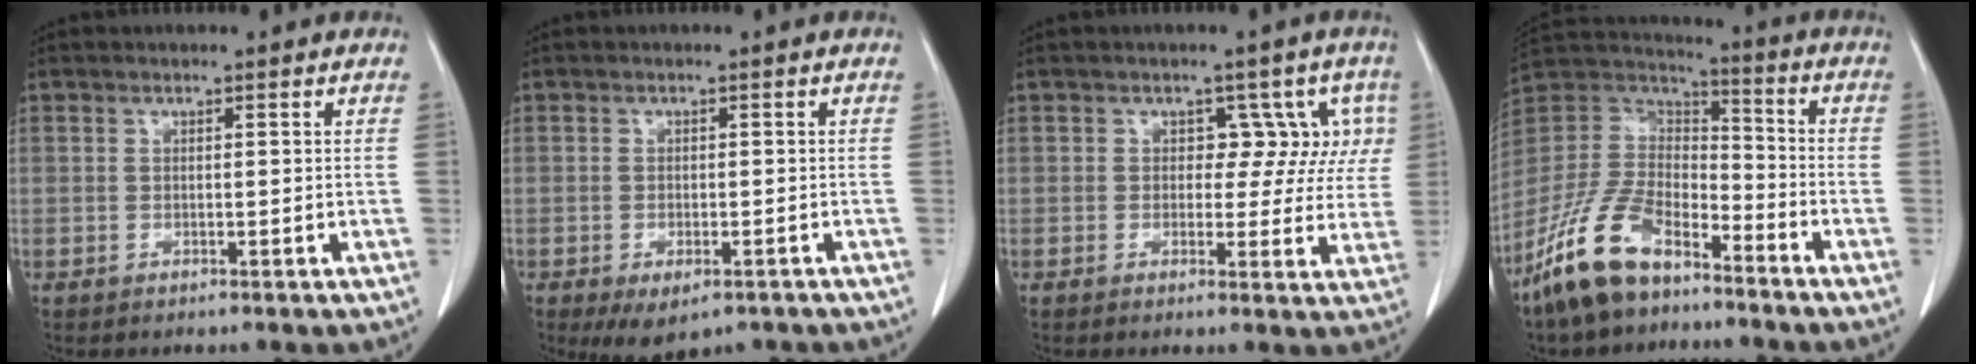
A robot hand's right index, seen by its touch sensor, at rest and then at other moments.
{"total": 5.9, "force": [-3.8, 2.7, 3.5], "torque": [-0.051, -0.007, -0.053]}
{"total": 5.9, "force": [1.8, 4.3, 3.5], "torque": [-0.013, 0.018, 0.015]}
{"total": 14.6, "force": [-10.2, 6.3, 8.2], "torque": [-0.179, 0.011, -0.203]}